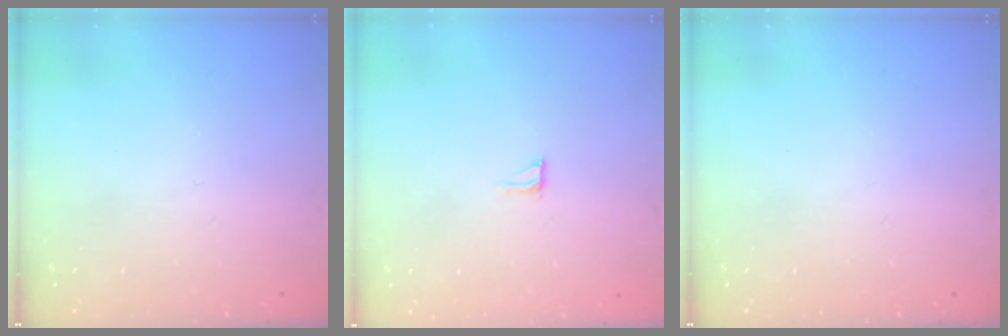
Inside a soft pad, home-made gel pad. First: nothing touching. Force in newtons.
{"total": 3.6, "press": 3.6, "slide": 0.4}
{"total": 0.0}